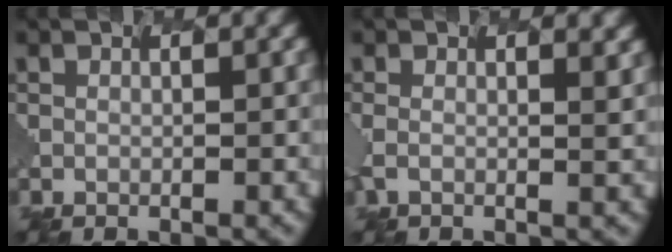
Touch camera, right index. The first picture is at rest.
{"total": 1.1, "force": [0.7, -0.1, 0.8], "torque": [-0.001, 0.012, -0.007]}